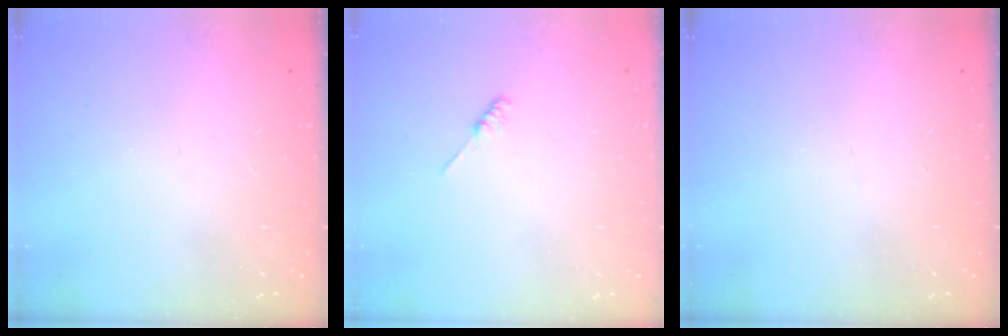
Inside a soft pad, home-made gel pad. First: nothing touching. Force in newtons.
{"total": 1.2, "press": 1.1, "slide": 0.3}
{"total": 0.0}